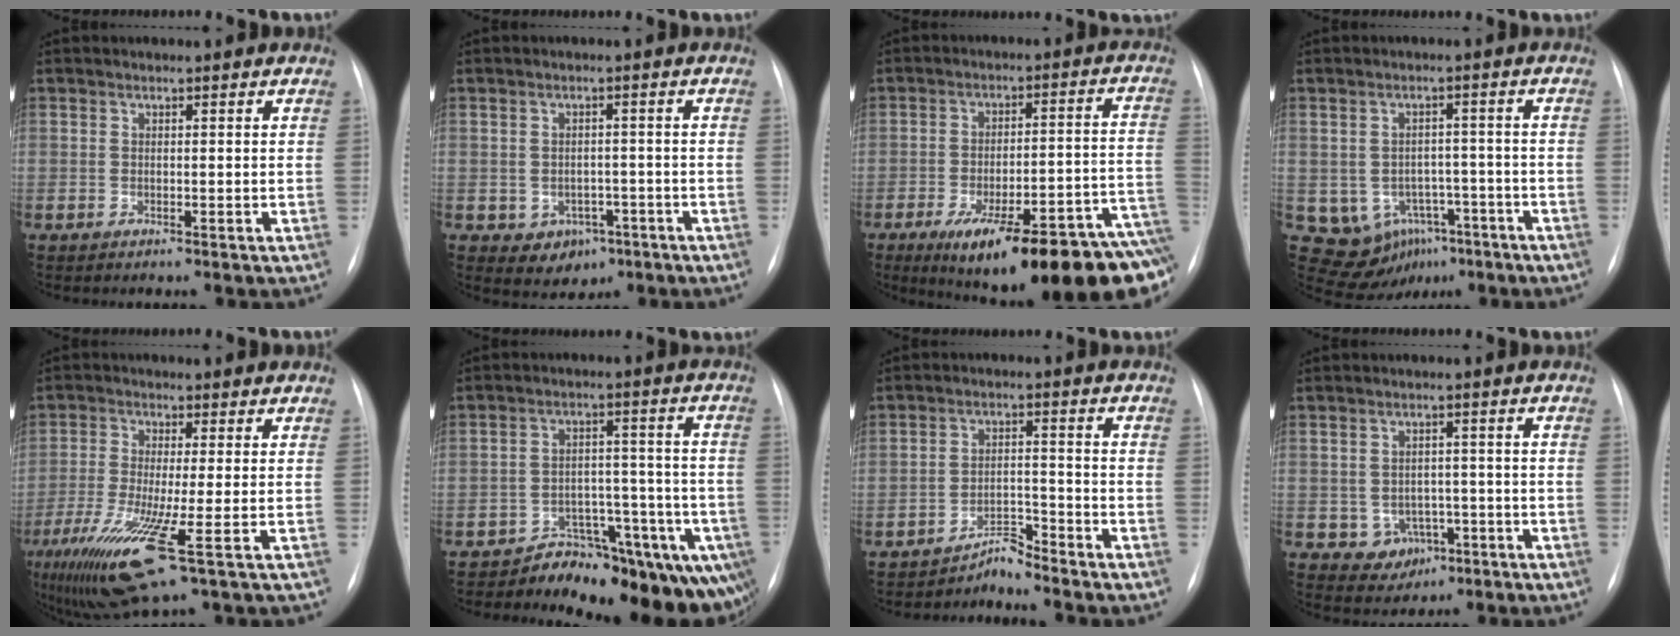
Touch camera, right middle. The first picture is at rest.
{"total": 4.4, "force": [-1.7, 3.6, 1.8], "torque": [-0.019, 0.010, -0.008]}
{"total": 23.4, "force": [-14.9, 3.6, 17.7], "torque": [-0.164, 0.011, -0.209]}
{"total": 8.5, "force": [-3.7, 7.1, 2.9], "torque": [-0.040, 0.027, -0.037]}
{"total": 11.0, "force": [-4.5, 0.2, 10.0], "torque": [-0.199, -0.038, -0.082]}
{"total": 13.0, "force": [-10.8, 5.2, 5.0], "torque": [-0.019, 0.055, -0.142]}
{"total": 3.0, "force": [-3.0, -0.3, -0.3], "torque": [0.011, -0.007, -0.050]}
{"total": 4.5, "force": [-1.5, 4.0, 1.5], "torque": [-0.014, 0.013, -0.008]}